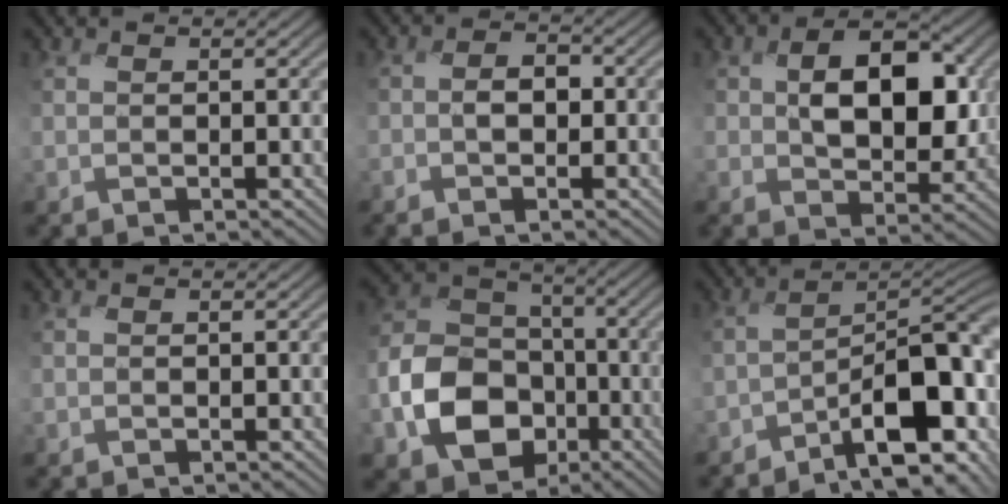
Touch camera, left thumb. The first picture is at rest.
{"total": 2.9, "force": [-0.9, 2.1, 1.8], "torque": [-0.032, 0.004, -0.021]}
{"total": 8.9, "force": [1.1, 5.7, 6.8], "torque": [-0.117, -0.001, 0.009]}
{"total": 0.0}
{"total": 11.5, "force": [-4.9, 8.8, 5.6], "torque": [-0.125, -0.017, -0.103]}
{"total": 12.4, "force": [-5.1, 5.3, 9.9], "torque": [-0.135, -0.021, -0.084]}